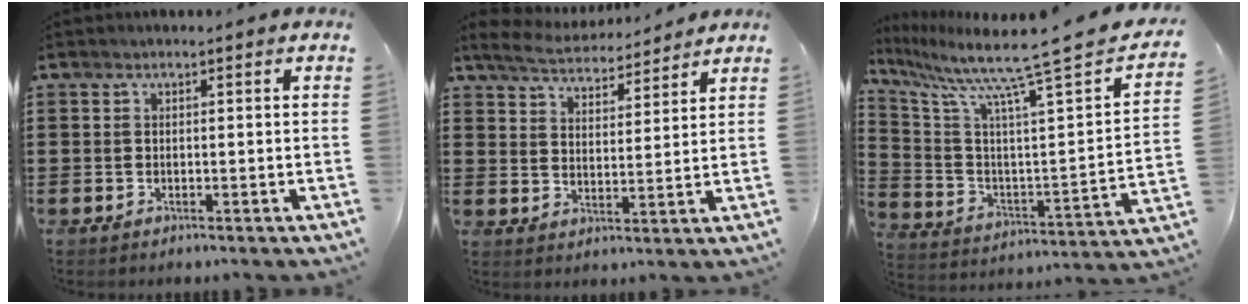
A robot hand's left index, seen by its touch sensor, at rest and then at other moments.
{"total": 4.9, "force": [4.8, 0.6, 0.8], "torque": [-0.040, -0.026, 0.082]}
{"total": 11.8, "force": [9.0, -0.3, 7.7], "torque": [-0.174, -0.065, 0.134]}